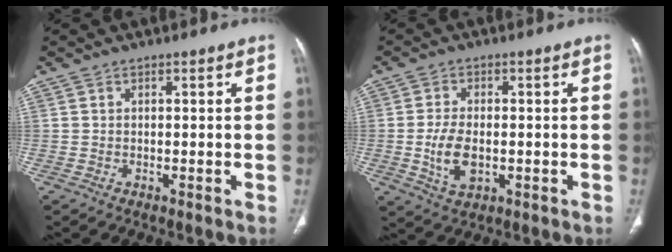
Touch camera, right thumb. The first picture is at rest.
{"total": 7.0, "force": [-1.1, 4.0, 5.7], "torque": [-0.110, -0.003, -0.014]}